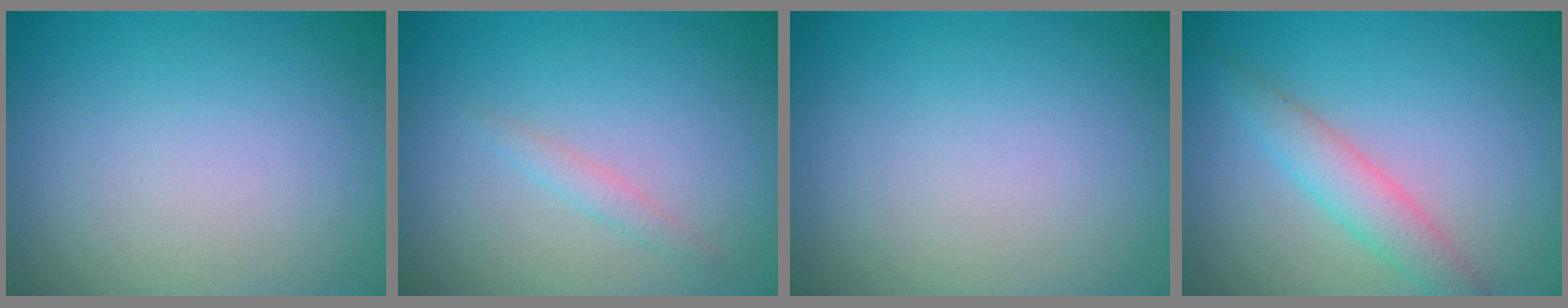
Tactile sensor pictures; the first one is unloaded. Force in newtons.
{"total": 0.9, "press": 0.8, "slide": 0.0}
{"total": 0.0}
{"total": 2.8, "press": 2.8, "slide": 0.1}